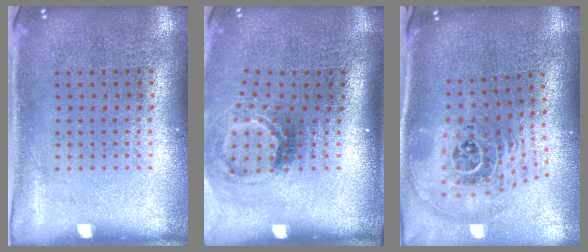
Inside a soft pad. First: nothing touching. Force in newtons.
{"total": 1.9, "press": 1.2, "slide": 1.4}
{"total": 2.8, "press": 1.9, "slide": 2.0}